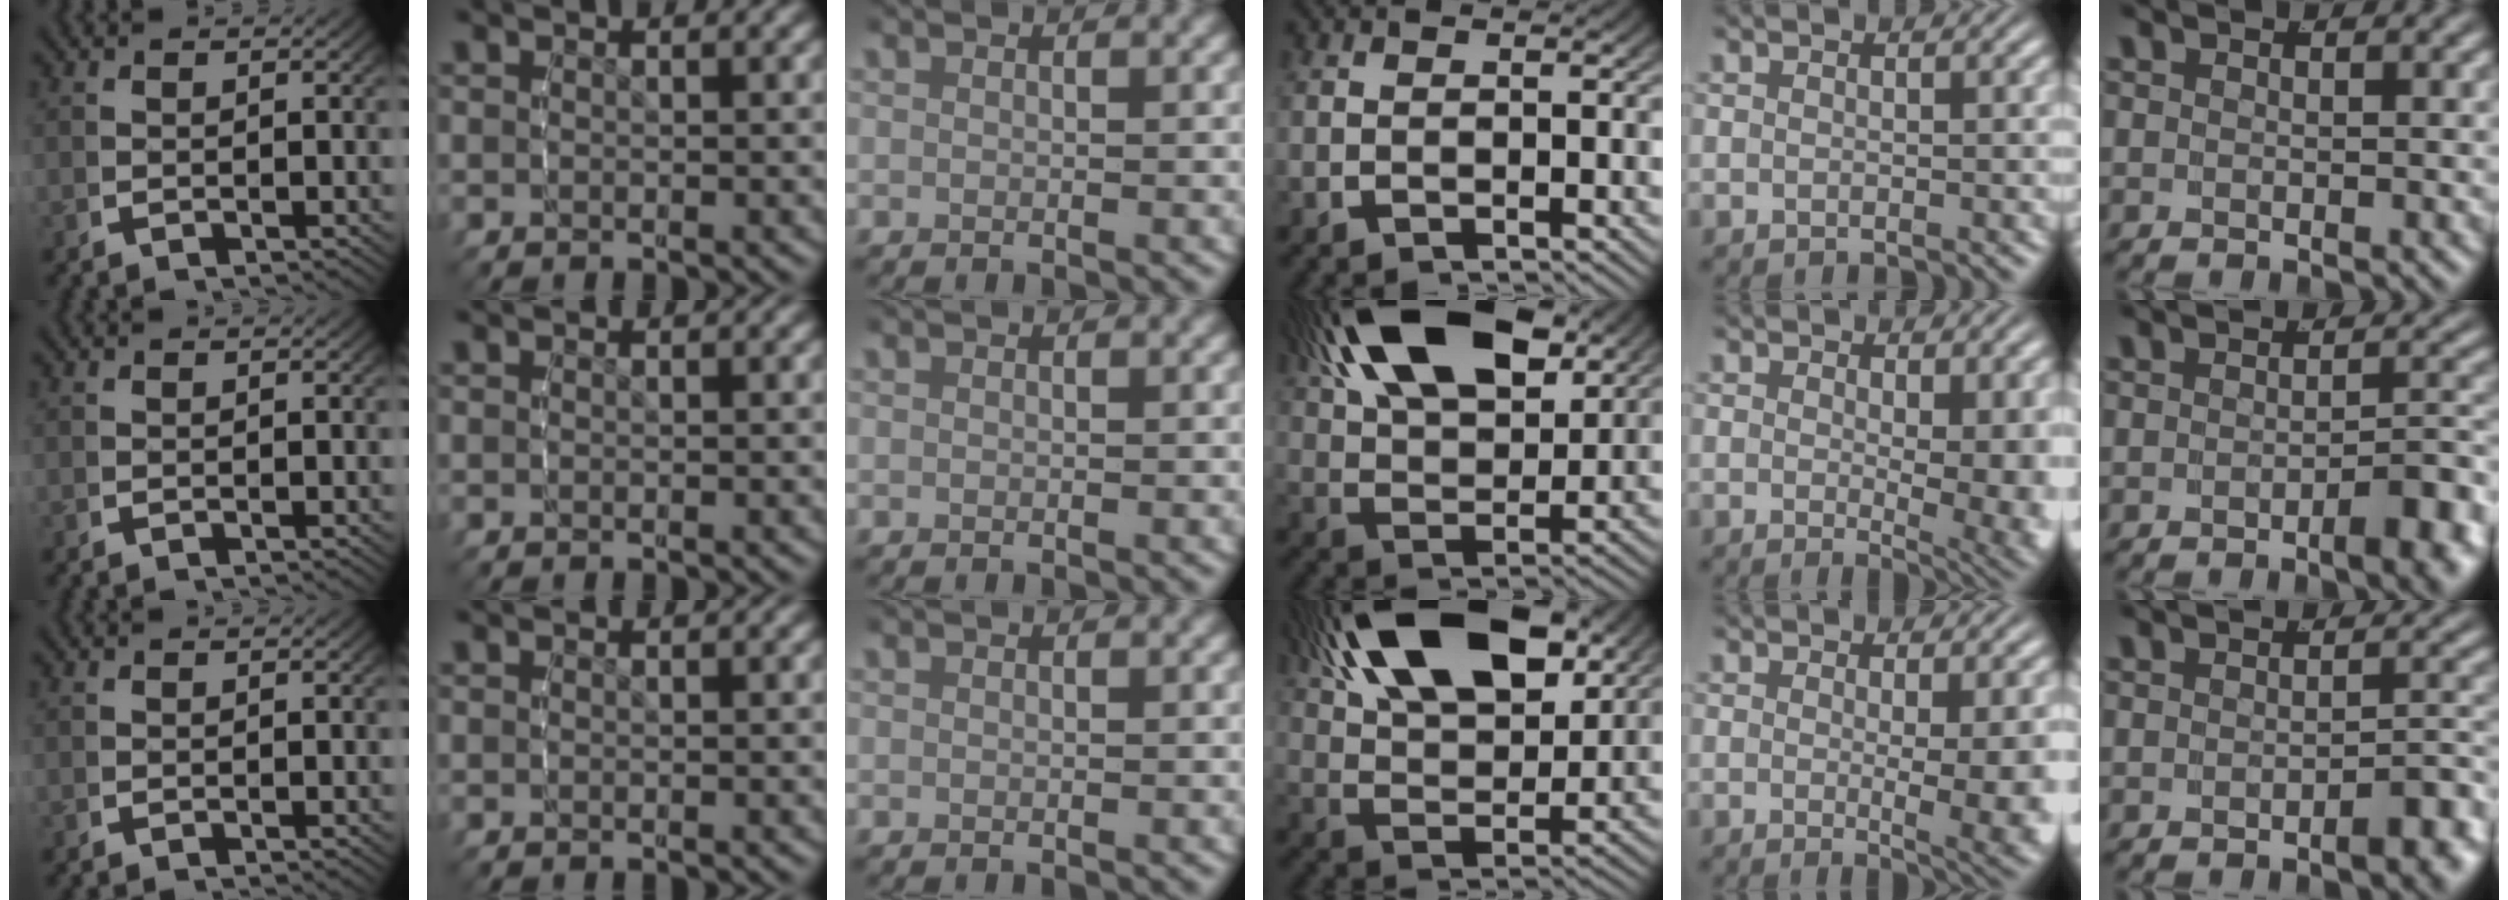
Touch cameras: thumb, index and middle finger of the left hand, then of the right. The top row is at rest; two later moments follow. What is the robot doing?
{"motion": "lift_and_place", "object": "screwdriver"}